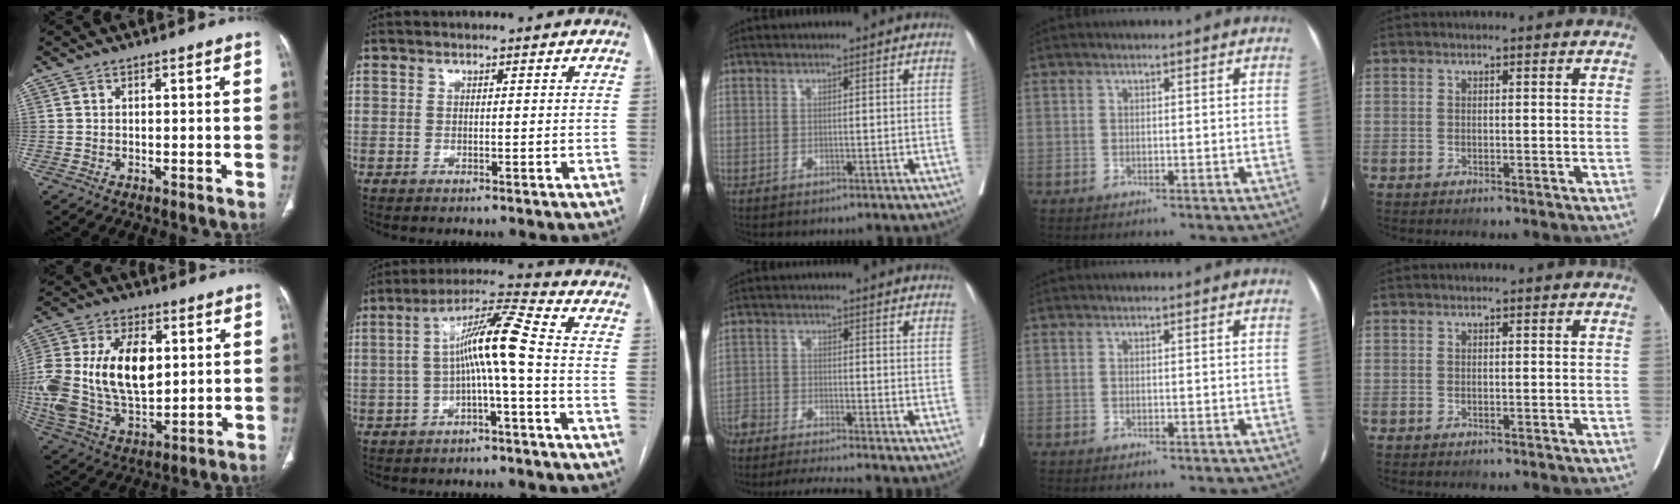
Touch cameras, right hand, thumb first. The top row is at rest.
{"thumb": {"total": 25.1, "force": [3.3, 15.3, 19.5], "torque": [-0.420, -0.004, 0.071]}, "index": {"total": 9.3, "force": [-1.1, -0.1, 9.2], "torque": [-0.164, 0.032, -0.022]}, "middle": {"total": 11.6, "force": [-10.8, -0.2, 4.2], "torque": [-0.060, -0.007, -0.176]}}